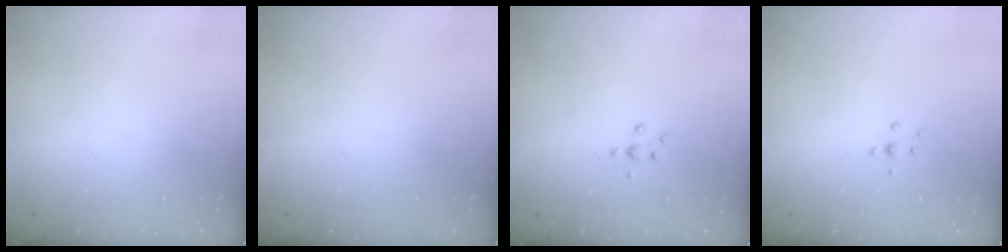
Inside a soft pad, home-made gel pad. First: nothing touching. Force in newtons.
{"total": 0.0}
{"total": 3.0, "press": 3.0, "slide": 0.5}
{"total": 3.7, "press": 3.7, "slide": 0.7}